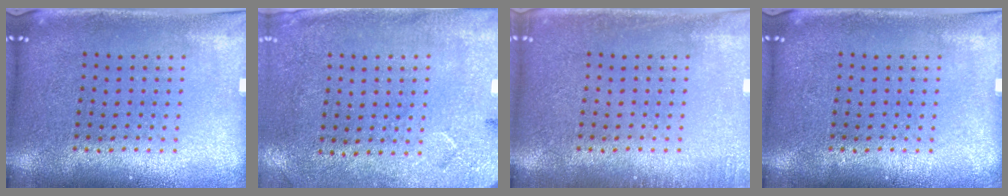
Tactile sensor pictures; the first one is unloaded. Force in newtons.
{"total": 2.7, "press": 2.2, "slide": 1.6}
{"total": 1.1, "press": 1.1, "slide": 0.2}
{"total": 0.0}